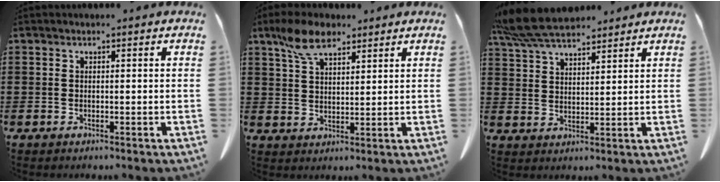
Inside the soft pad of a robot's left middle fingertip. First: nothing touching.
{"total": 6.8, "force": [4.7, 2.9, 4.0], "torque": [-0.092, 0.001, 0.089]}
{"total": 7.8, "force": [6.8, 1.8, 3.4], "torque": [-0.087, -0.010, 0.131]}